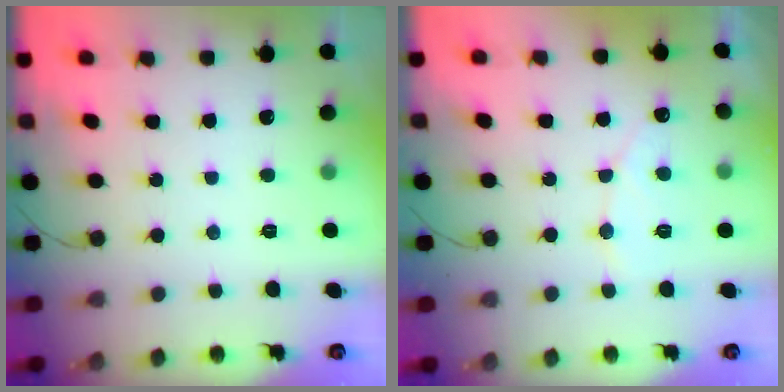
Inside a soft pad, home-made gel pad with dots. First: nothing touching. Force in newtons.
{"total": 6.7, "press": 6.7, "slide": 0.5}